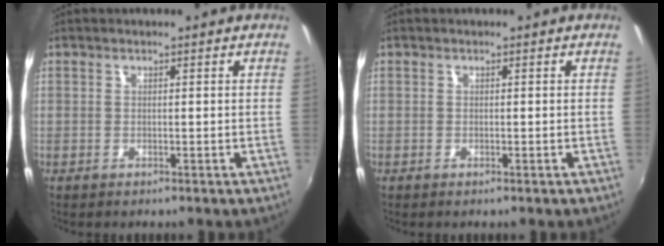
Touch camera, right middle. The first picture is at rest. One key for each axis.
{"total": 0.0}